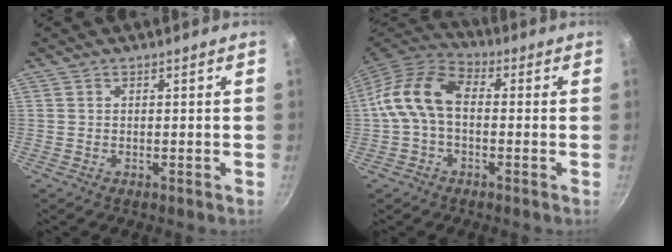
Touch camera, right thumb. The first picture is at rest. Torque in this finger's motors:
{"motor_torque": [0.48, 1.27, 0.91, -0.65, 0.16]}